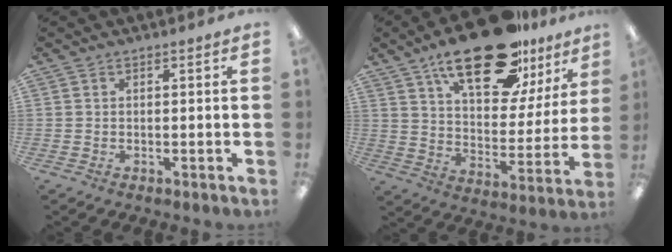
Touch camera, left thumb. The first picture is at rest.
{"total": 24.7, "force": [16.9, 9.8, 15.1], "torque": [-0.236, -0.096, 0.284]}